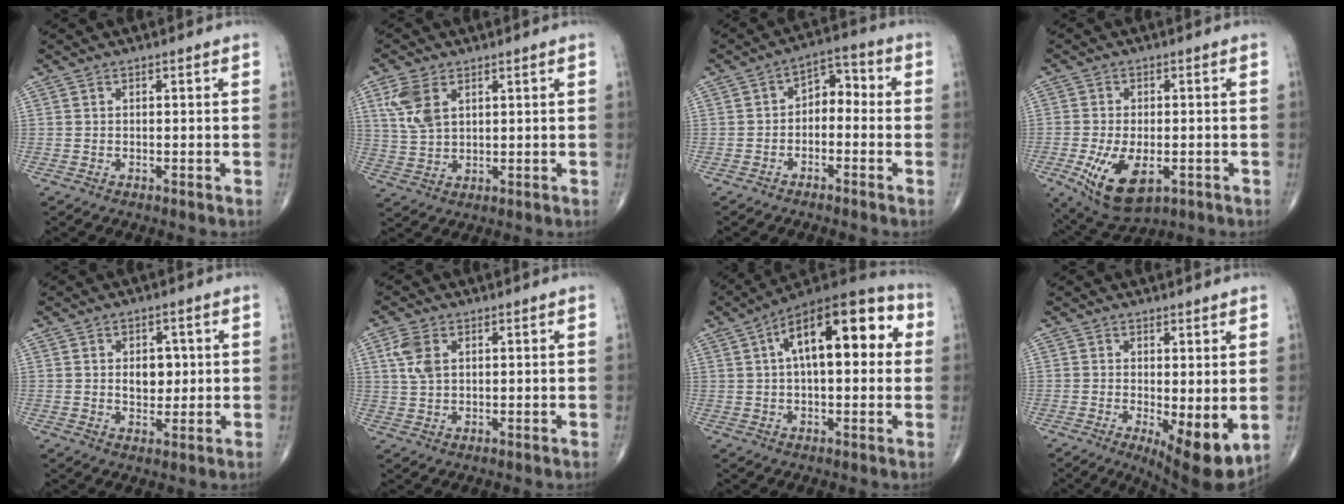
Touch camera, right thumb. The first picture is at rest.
{"total": 6.9, "force": [2.9, 3.9, 4.8], "torque": [-0.104, -0.004, 0.067]}
{"total": 5.9, "force": [-1.0, 4.0, 4.2], "torque": [-0.042, 0.039, -0.031]}
{"total": 11.2, "force": [-3.7, 5.8, 8.8], "torque": [-0.154, -0.005, -0.049]}
{"total": 5.1, "force": [0.6, 3.6, 3.6], "torque": [-0.030, -0.004, 0.012]}
{"total": 5.1, "force": [1.7, 3.1, 3.7], "torque": [-0.082, 0.003, 0.035]}
{"total": 19.5, "force": [4.6, 8.8, 16.7], "torque": [-0.233, 0.035, 0.061]}
{"total": 9.0, "force": [-1.3, 3.1, 8.4], "torque": [-0.117, -0.024, -0.011]}